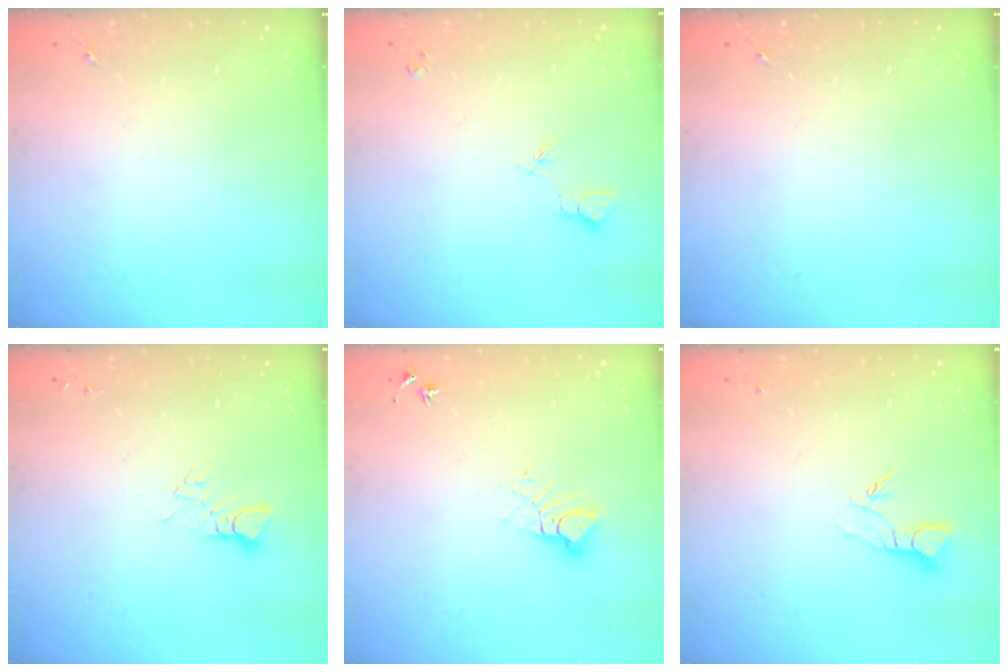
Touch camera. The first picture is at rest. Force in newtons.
{"total": 3.9, "press": 3.9, "slide": 0.7}
{"total": 0.0}
{"total": 4.5, "press": 4.5, "slide": 0.5}
{"total": 6.6, "press": 6.6, "slide": 0.4}
{"total": 3.4, "press": 3.4, "slide": 0.2}